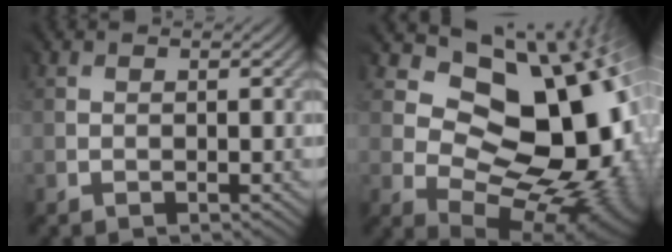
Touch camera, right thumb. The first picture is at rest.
{"total": 14.8, "force": [1.8, 10.5, 10.3], "torque": [-0.113, -0.009, 0.056]}